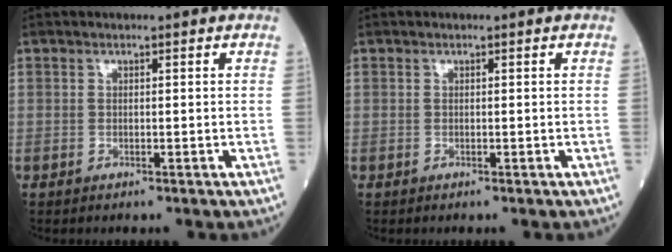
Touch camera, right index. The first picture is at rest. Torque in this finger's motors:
{"motor_torque": [0.02, 0.00, 0.00, -0.01]}